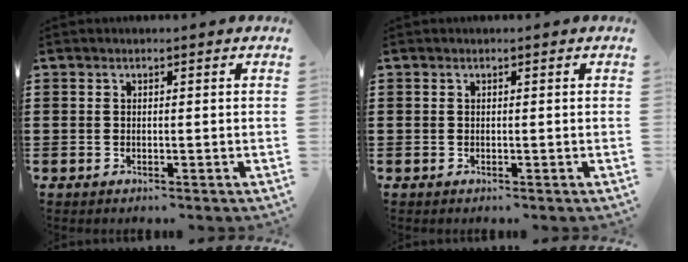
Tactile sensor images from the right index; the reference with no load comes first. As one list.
[{"total": 0.0}]